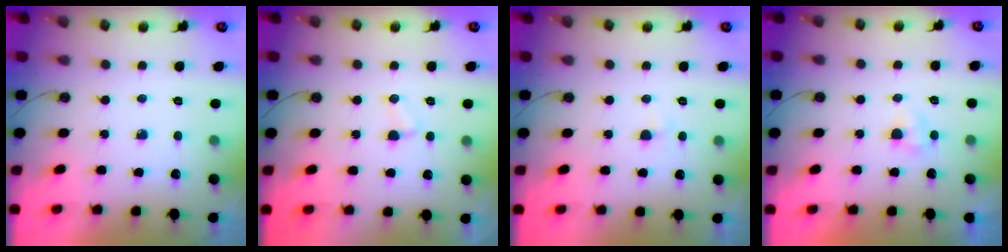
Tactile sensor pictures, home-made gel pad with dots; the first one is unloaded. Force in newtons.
{"total": 2.8, "press": 2.8, "slide": 0.3}
{"total": 1.6, "press": 1.6, "slide": 0.2}
{"total": 2.2, "press": 2.2, "slide": 0.3}